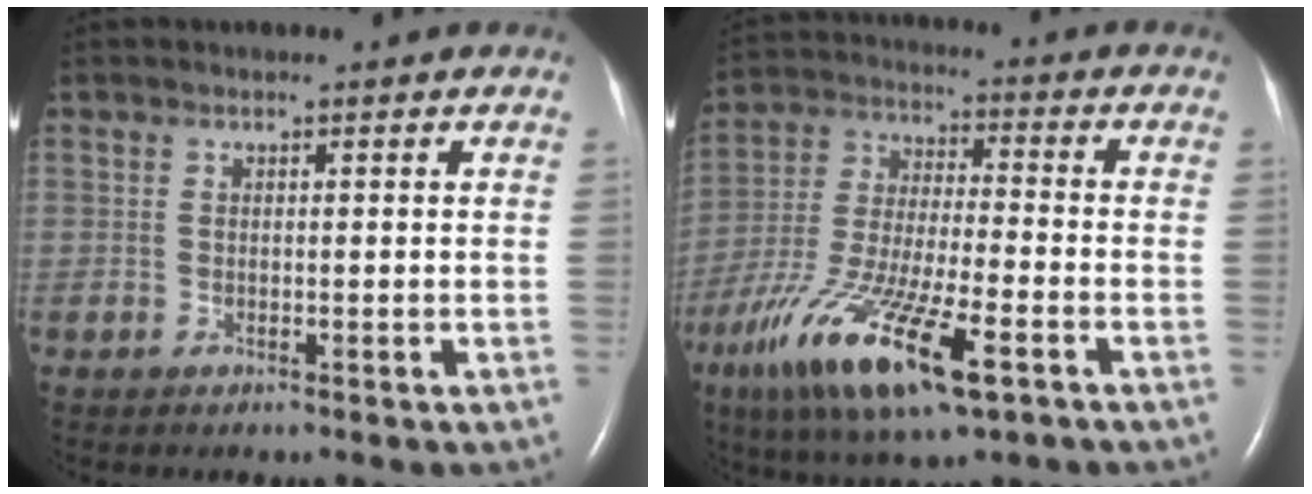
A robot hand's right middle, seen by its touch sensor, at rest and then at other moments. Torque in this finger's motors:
{"motor_torque": [1.61, -0.53, 0.97, 0.21]}